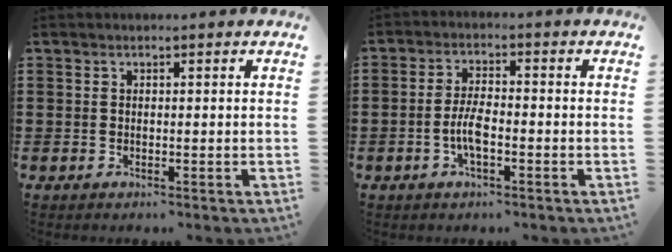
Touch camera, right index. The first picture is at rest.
{"total": 4.6, "force": [-1.4, 1.6, 4.1], "torque": [-0.093, 0.000, -0.031]}